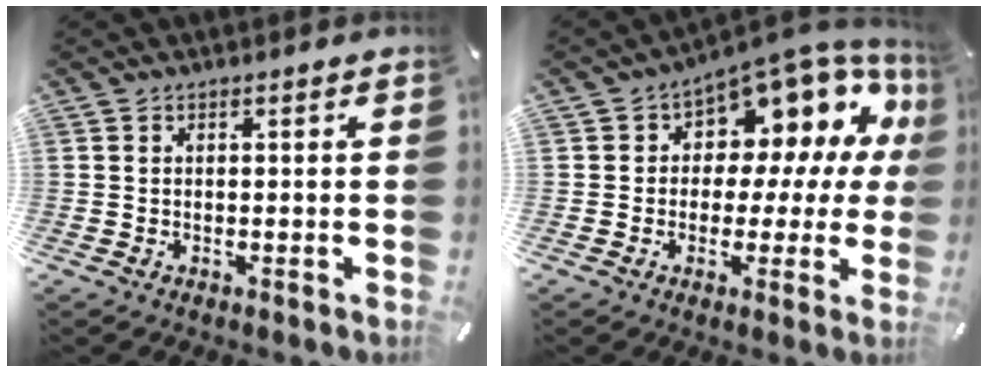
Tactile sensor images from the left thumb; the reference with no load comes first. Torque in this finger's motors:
{"motor_torque": [0.71, 0.70, 0.65, 0.41, 0.08]}